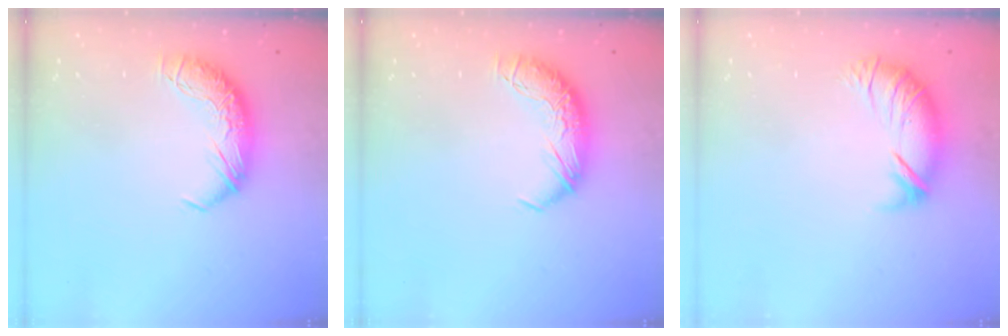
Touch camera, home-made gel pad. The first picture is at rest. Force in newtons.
{"total": 0.0}
{"total": 2.6, "press": 1.5, "slide": 2.1}